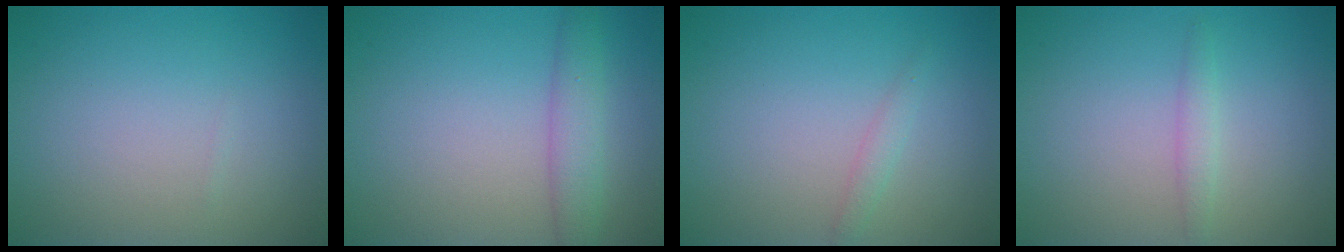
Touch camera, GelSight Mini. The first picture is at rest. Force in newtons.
{"total": 2.8, "press": 2.8, "slide": 0.1}
{"total": 1.0, "press": 1.0, "slide": 0.0}
{"total": 1.3, "press": 1.3, "slide": 0.0}